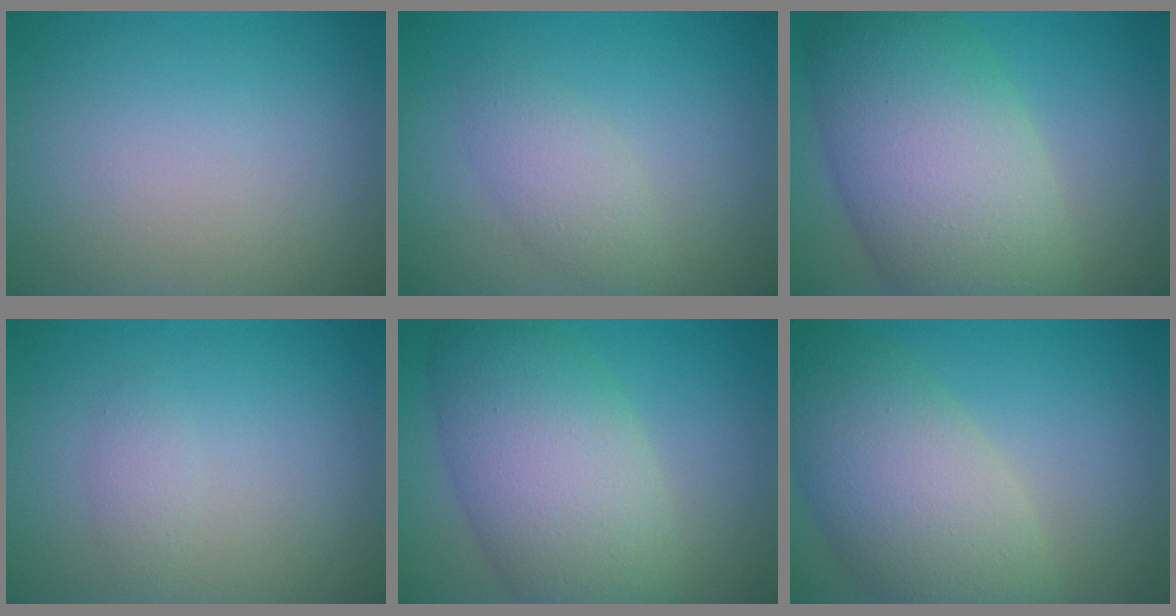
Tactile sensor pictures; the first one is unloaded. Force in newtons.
{"total": 2.5, "press": 2.5, "slide": 0.0}
{"total": 12.1, "press": 12.1, "slide": 0.5}
{"total": 1.1, "press": 1.1, "slide": 0.1}
{"total": 9.6, "press": 9.6, "slide": 0.5}
{"total": 8.4, "press": 8.4, "slide": 0.6}